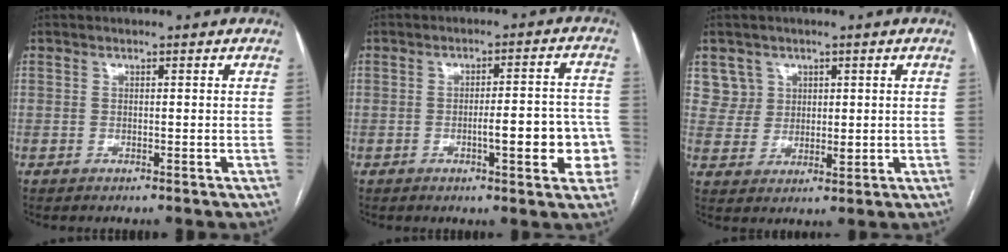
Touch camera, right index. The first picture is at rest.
{"total": 8.9, "force": [-2.6, 1.9, 8.3], "torque": [-0.098, 0.019, -0.030]}
{"total": 5.1, "force": [2.7, 4.3, -0.1], "torque": [0.010, 0.004, 0.057]}